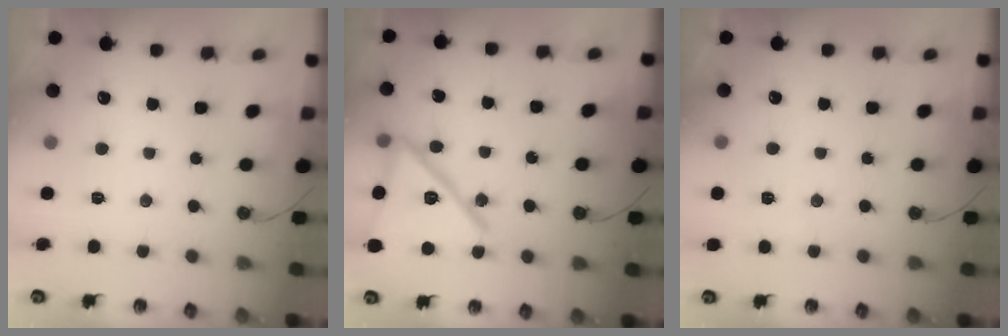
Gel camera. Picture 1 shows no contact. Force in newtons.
{"total": 19.4, "press": 16.5, "slide": 10.3}
{"total": 2.3, "press": 2.2, "slide": 0.5}